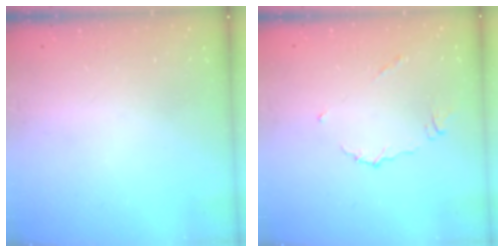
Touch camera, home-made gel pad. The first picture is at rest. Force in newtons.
{"total": 5.5, "press": 5.5, "slide": 0.4}